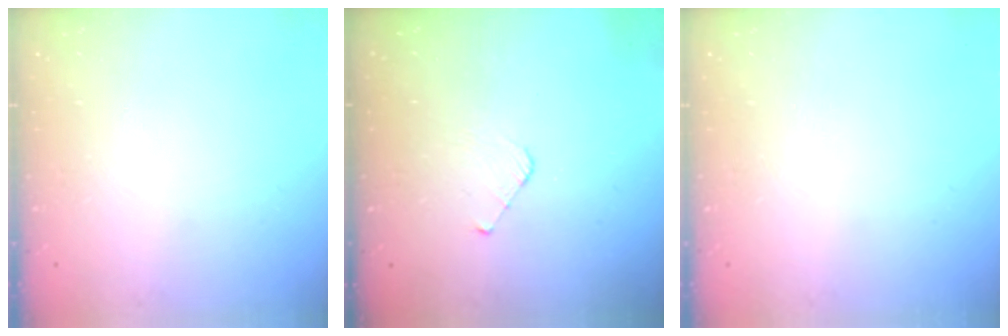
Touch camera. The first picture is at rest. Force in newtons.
{"total": 4.3, "press": 4.3, "slide": 0.4}
{"total": 0.0}